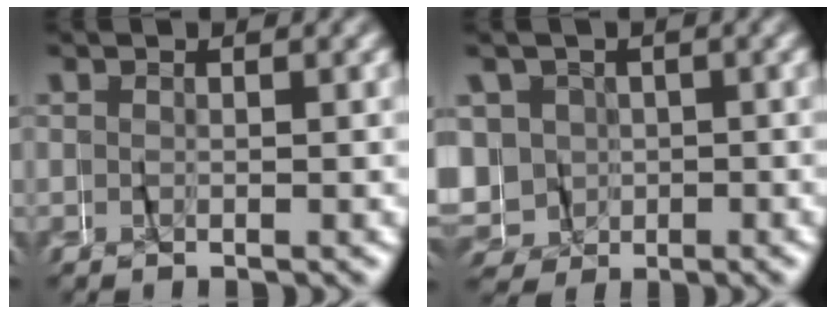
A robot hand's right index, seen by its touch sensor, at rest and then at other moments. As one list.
[{"total": 7.9, "force": [-1.0, 7.7, 1.4], "torque": [-0.063, -0.021, -0.017]}]